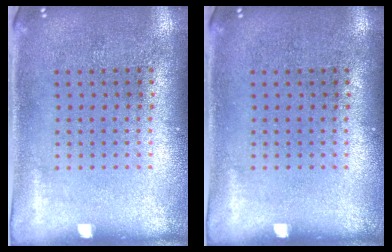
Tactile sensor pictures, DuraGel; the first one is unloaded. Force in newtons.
{"total": 0.0}